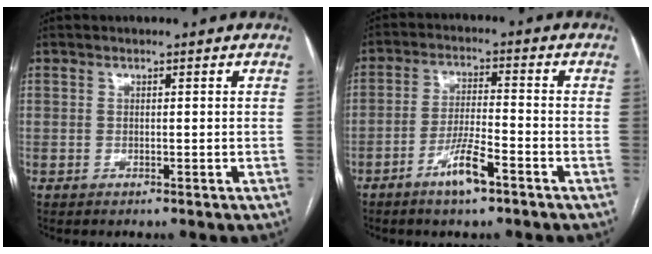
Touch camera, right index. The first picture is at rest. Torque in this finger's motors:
{"motor_torque": [1.02, -0.16, 0.28, 0.09]}